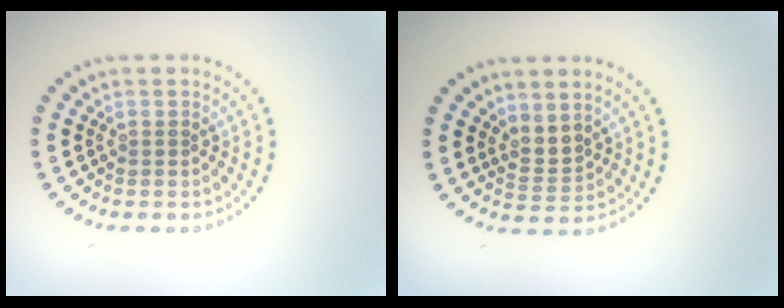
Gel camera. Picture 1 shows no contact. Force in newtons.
{"total": 1.9, "press": 1.3, "slide": 1.3}